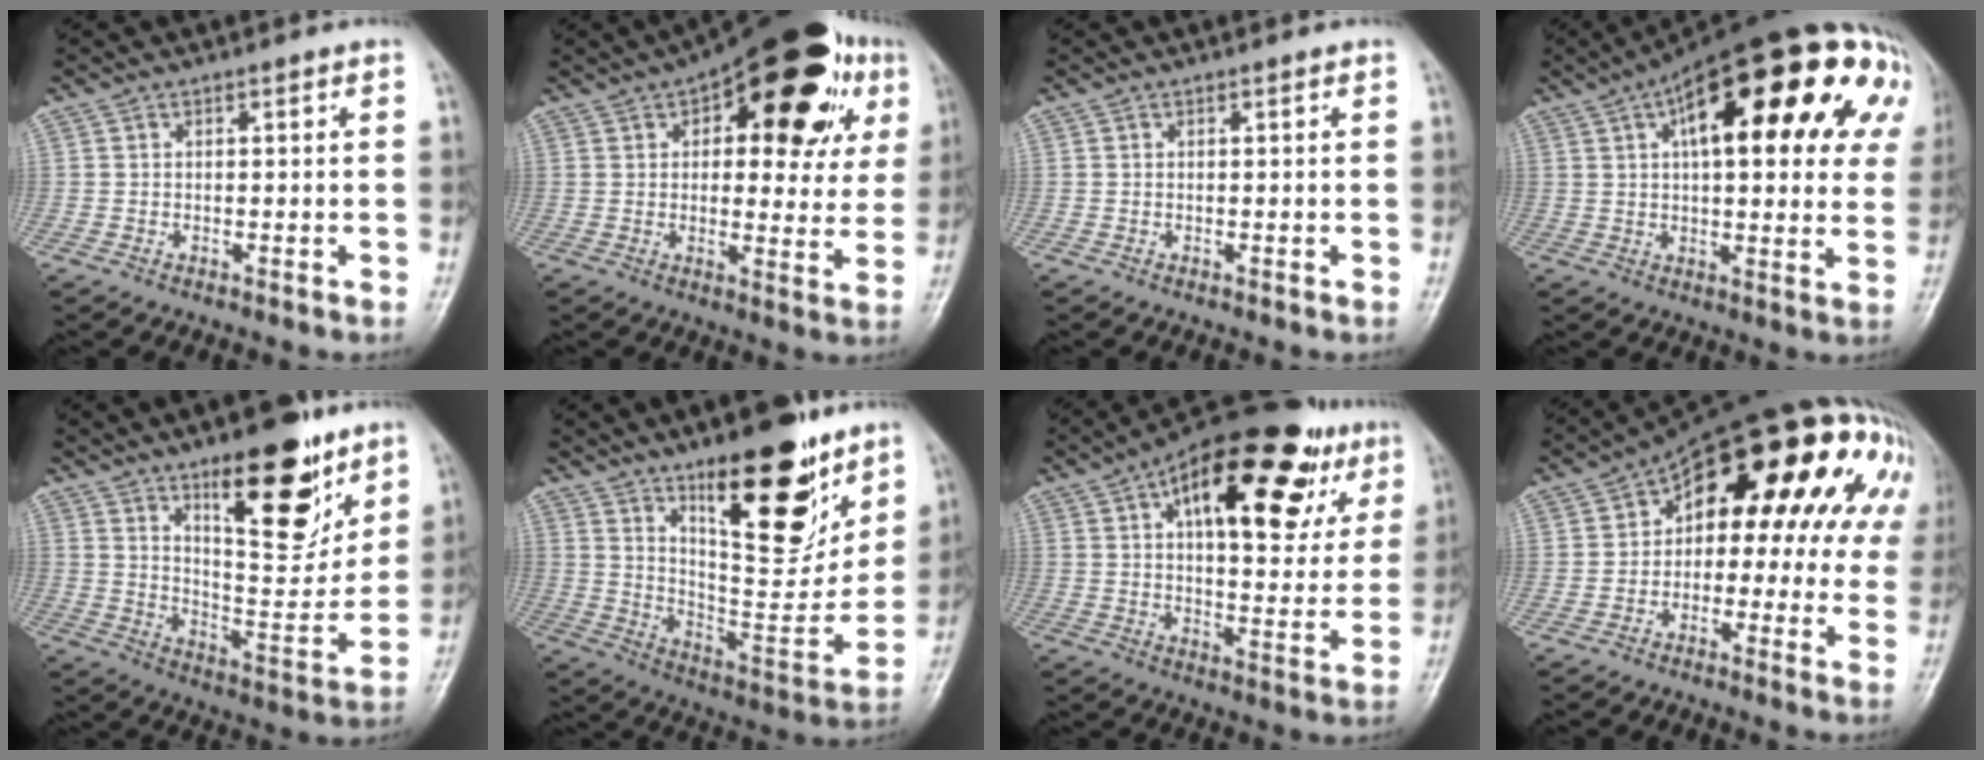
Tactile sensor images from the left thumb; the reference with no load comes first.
{"total": 23.8, "force": [9.9, 10.9, 18.8], "torque": [-0.220, 0.008, 0.130]}
{"total": 0.0}
{"total": 28.8, "force": [11.2, 11.2, 24.0], "torque": [-0.304, 0.030, 0.150]}
{"total": 18.5, "force": [11.1, 6.7, 13.2], "torque": [-0.148, -0.078, 0.181]}
{"total": 22.1, "force": [13.2, 8.1, 15.9], "torque": [-0.189, -0.087, 0.219]}
{"total": 26.0, "force": [12.0, 11.4, 20.0], "torque": [-0.260, -0.003, 0.173]}
{"total": 19.8, "force": [4.5, 10.9, 15.9], "torque": [-0.156, 0.040, 0.046]}